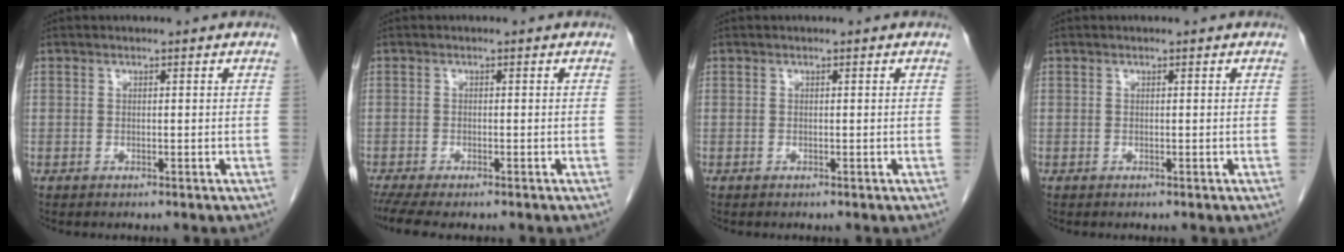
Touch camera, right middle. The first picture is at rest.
{"total": 5.8, "force": [-4.6, 1.3, 3.3], "torque": [-0.055, -0.011, -0.077]}
{"total": 0.0}
{"total": 0.0}